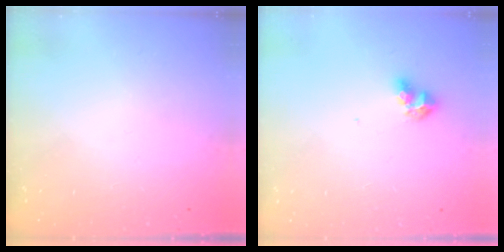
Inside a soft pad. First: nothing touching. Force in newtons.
{"total": 7.9, "press": 7.9, "slide": 0.6}